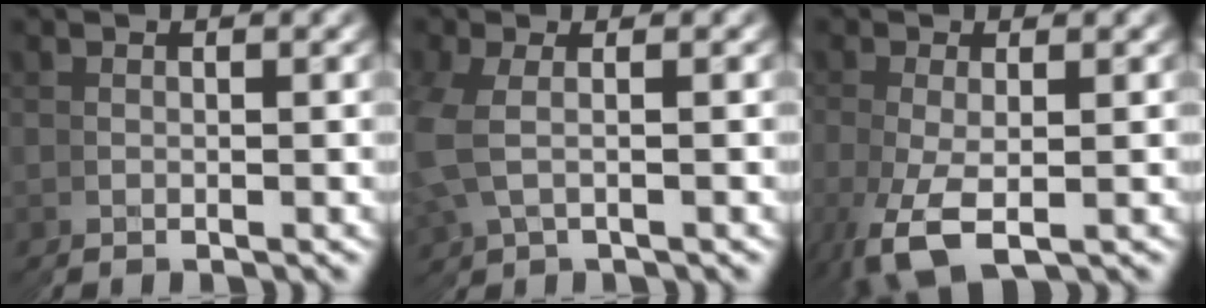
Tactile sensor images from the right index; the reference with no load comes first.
{"total": 1.7, "force": [0.9, 0.6, -1.2], "torque": [-0.008, 0.005, 0.019]}
{"total": 2.9, "force": [-1.4, 1.4, 2.1], "torque": [-0.055, -0.009, -0.018]}